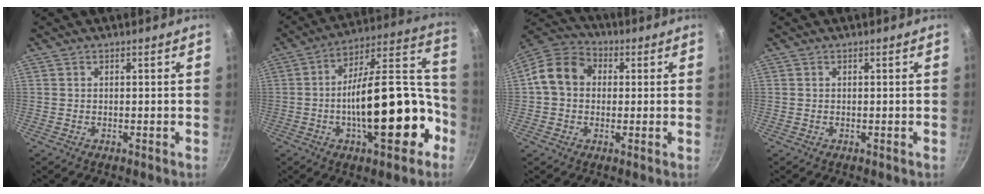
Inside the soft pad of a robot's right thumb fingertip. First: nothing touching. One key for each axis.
{"total": 24.0, "fx": -6.8, "fy": 10.2, "fz": 20.7, "tx": -0.274, "ty": 0.060, "tz": -0.105}
{"total": 10.5, "fx": 0.9, "fy": 8.7, "fz": 5.9, "tx": -0.079, "ty": 0.028, "tz": -0.007}
{"total": 0.0}